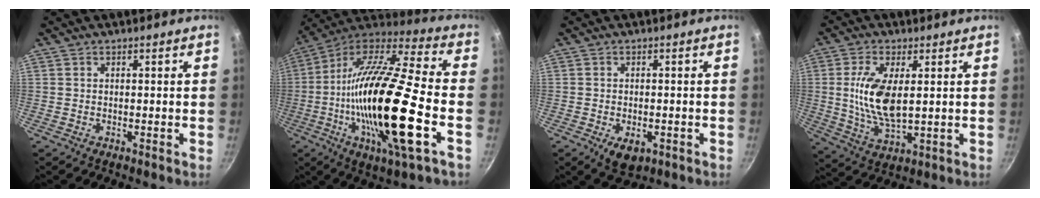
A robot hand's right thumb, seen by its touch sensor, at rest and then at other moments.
{"total": 28.5, "force": [-6.0, 6.6, 27.1], "torque": [-0.486, 0.007, -0.121]}
{"total": 5.2, "force": [-1.9, 3.1, 3.8], "torque": [-0.047, 0.001, -0.020]}
{"total": 11.4, "force": [1.6, 5.2, 10.0], "torque": [-0.194, -0.010, 0.035]}